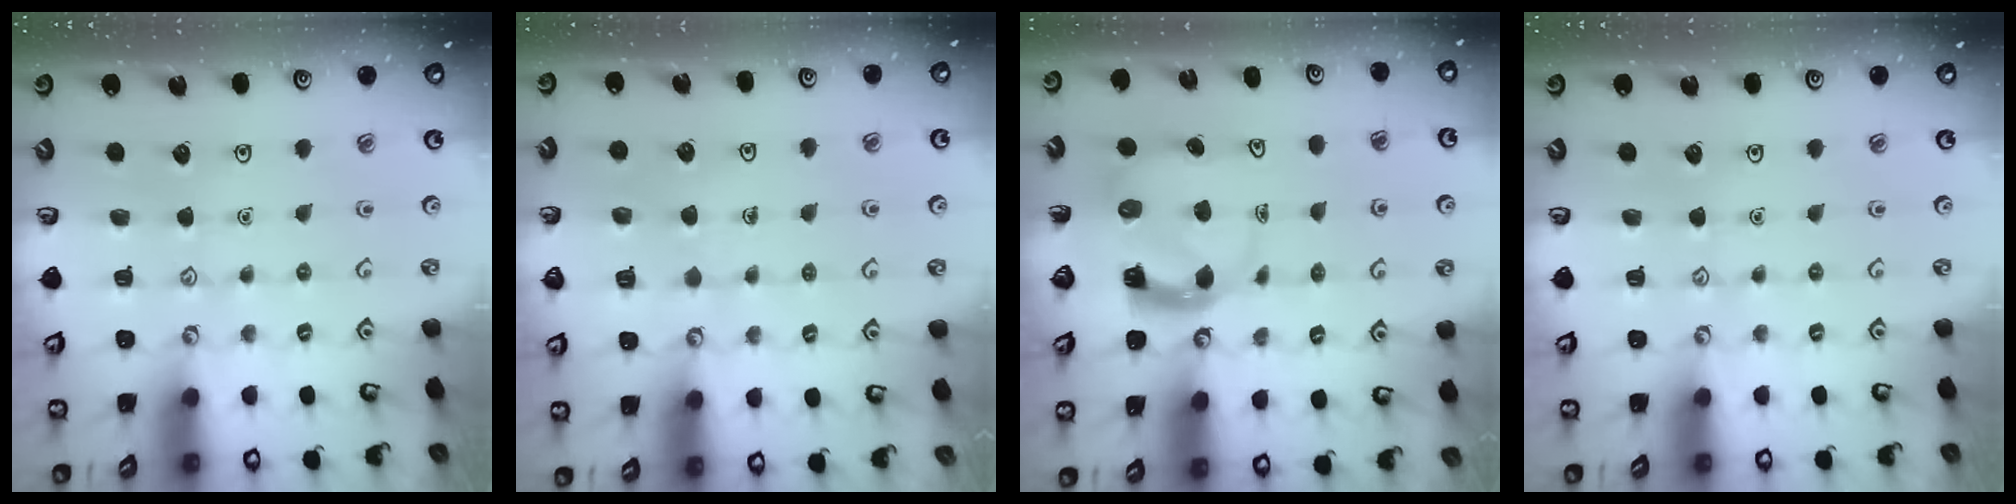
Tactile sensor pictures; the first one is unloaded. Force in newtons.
{"total": 4.2, "press": 4.2, "slide": 0.2}
{"total": 3.9, "press": 3.9, "slide": 0.6}
{"total": 0.0}